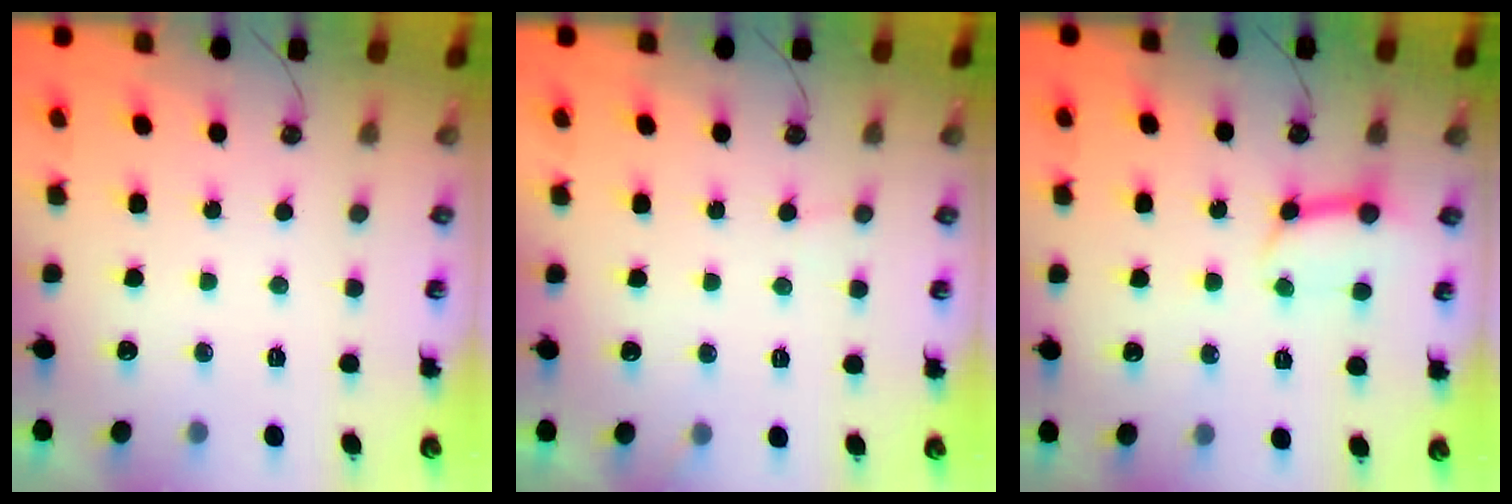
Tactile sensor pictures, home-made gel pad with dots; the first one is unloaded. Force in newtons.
{"total": 5.0, "press": 5.0, "slide": 0.4}
{"total": 9.1, "press": 9.1, "slide": 0.9}